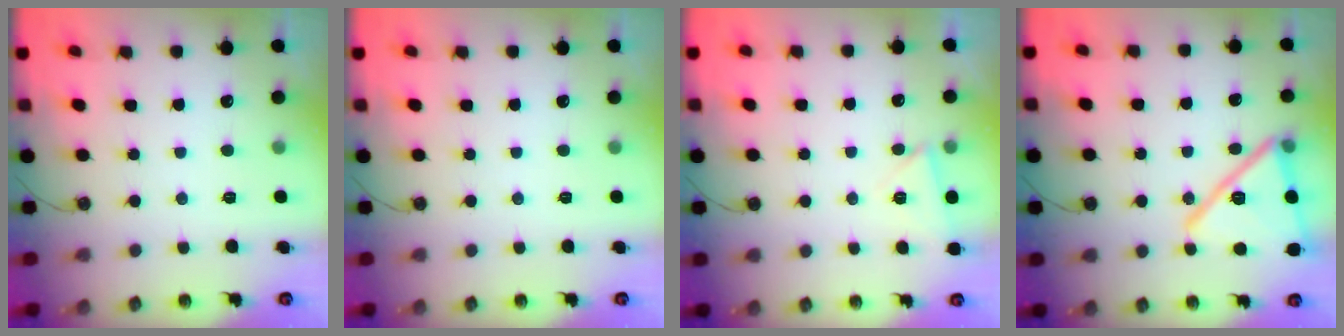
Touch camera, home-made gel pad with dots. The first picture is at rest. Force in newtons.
{"total": 0.0}
{"total": 3.8, "press": 3.7, "slide": 0.9}
{"total": 20.4, "press": 18.7, "slide": 8.2}